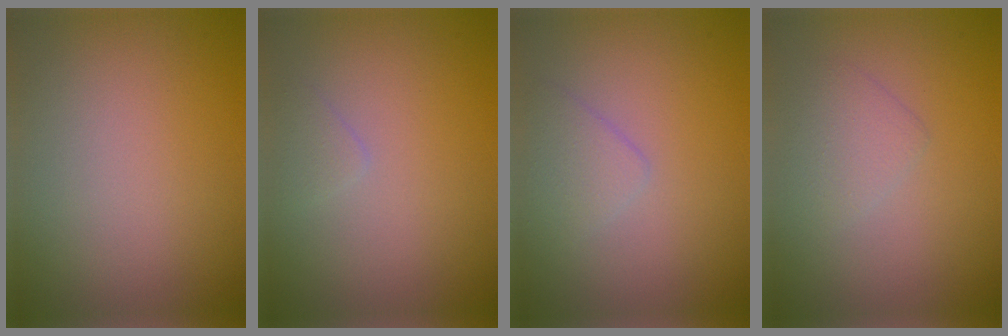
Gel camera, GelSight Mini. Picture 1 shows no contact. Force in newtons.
{"total": 0.9, "press": 0.9, "slide": 0.1}
{"total": 1.7, "press": 1.7, "slide": 0.0}
{"total": 1.8, "press": 1.8, "slide": 0.1}